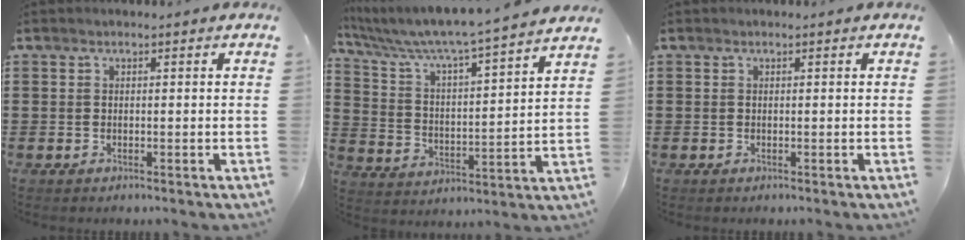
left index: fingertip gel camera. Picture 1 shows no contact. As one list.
[{"total": 6.3, "force": [5.7, -0.5, 2.7], "torque": [-0.079, -0.048, 0.088]}, {"total": 0.0}]